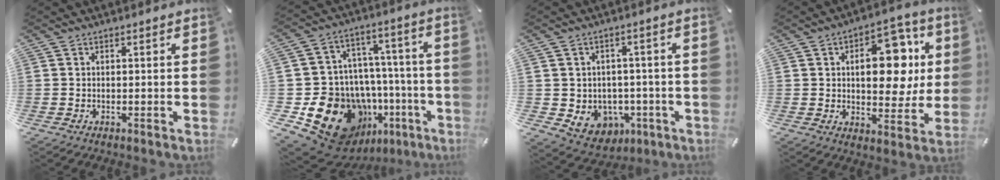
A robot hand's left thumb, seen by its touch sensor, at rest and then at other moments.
{"total": 25.9, "force": [-11.7, 17.9, 14.6], "torque": [-0.232, 0.043, -0.148]}
{"total": 6.6, "force": [-0.2, 6.4, 1.4], "torque": [-0.026, -0.013, 0.004]}
{"total": 17.3, "force": [3.7, 10.4, 13.3], "torque": [-0.167, -0.008, 0.060]}